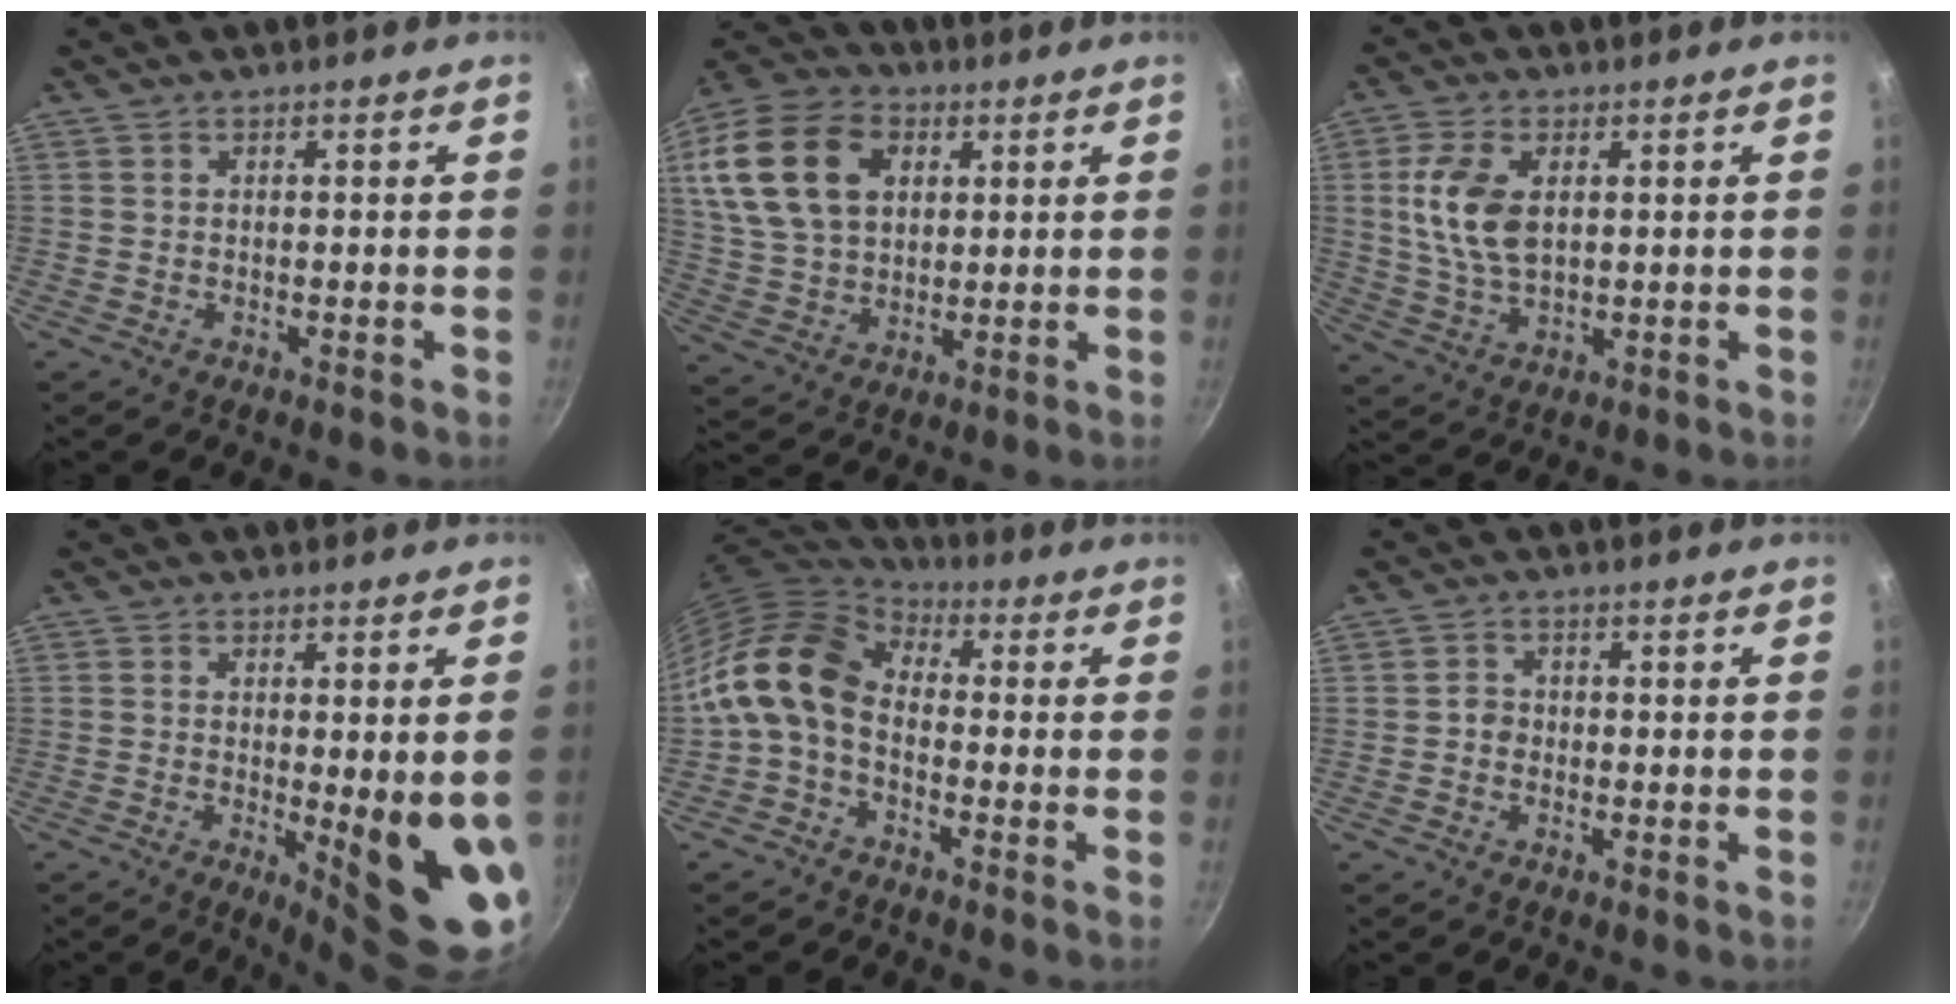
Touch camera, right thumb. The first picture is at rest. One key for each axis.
{"total": 19.2, "fx": 5.9, "fy": 13.4, "fz": 12.4, "tx": -0.215, "ty": 0.004, "tz": 0.106}
{"total": 10.4, "fx": 2.0, "fy": 6.1, "fz": 8.2, "tx": -0.156, "ty": -0.008, "tz": 0.041}
{"total": 12.1, "fx": -1.3, "fy": 2.6, "fz": 11.7, "tx": -0.136, "ty": -0.026, "tz": -0.006}
{"total": 13.0, "fx": -1.1, "fy": 9.0, "fz": 9.3, "tx": -0.168, "ty": 0.034, "tz": -0.044}
{"total": 2.1, "fx": -0.4, "fy": 1.9, "fz": 0.8, "tx": -0.004, "ty": 0.010, "tz": -0.010}